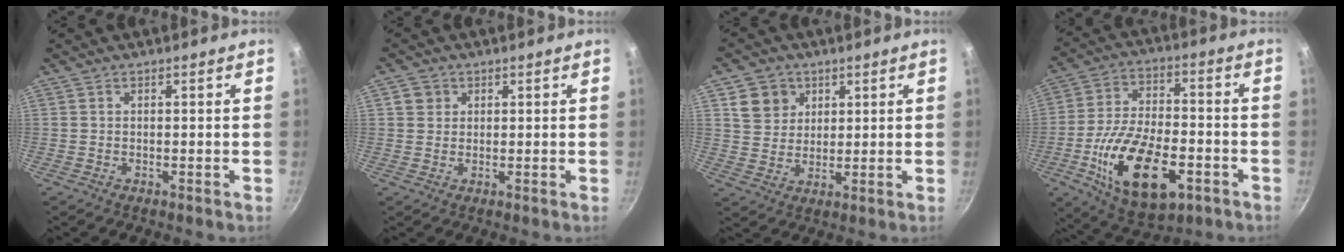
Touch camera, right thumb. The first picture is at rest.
{"total": 2.8, "force": [0.9, 2.6, 0.8], "torque": [0.002, 0.005, 0.012]}
{"total": 7.1, "force": [3.0, 6.2, 2.0], "torque": [-0.002, -0.001, 0.055]}
{"total": 20.3, "force": [-7.1, 10.4, 16.0], "torque": [-0.273, 0.023, -0.115]}